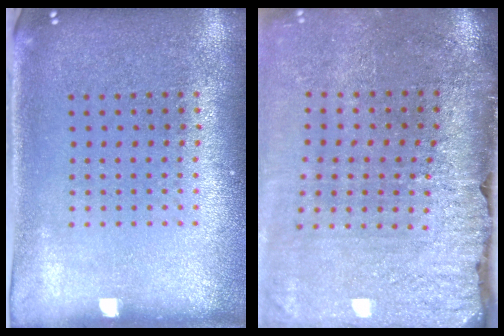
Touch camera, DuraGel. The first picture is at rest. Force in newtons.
{"total": 4.3, "press": 3.5, "slide": 2.5}